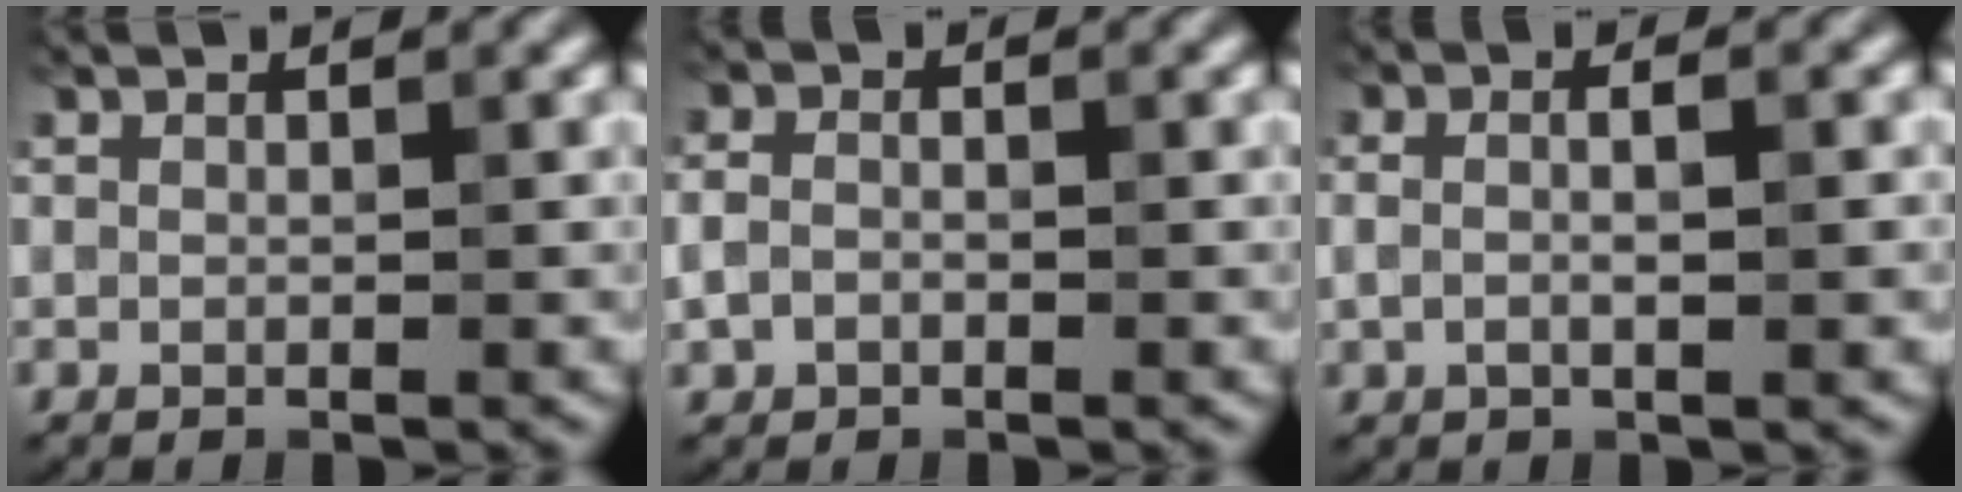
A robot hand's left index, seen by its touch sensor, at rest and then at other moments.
{"total": 1.7, "force": [-0.6, 1.3, 0.9], "torque": [-0.021, -0.001, -0.016]}
{"total": 3.3, "force": [0.2, 1.3, 3.0], "torque": [-0.046, 0.002, -0.007]}